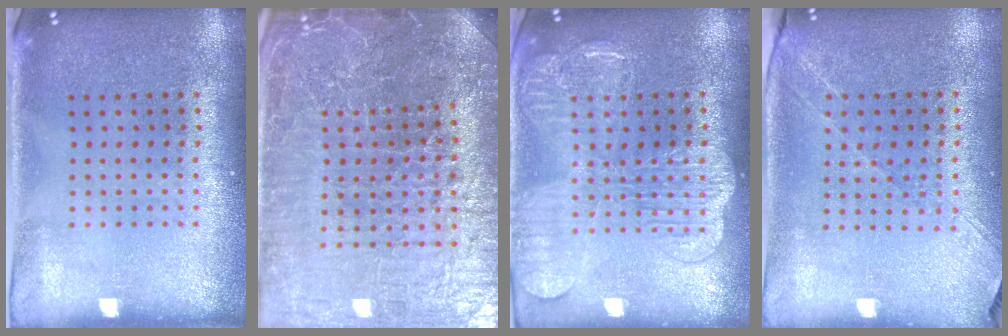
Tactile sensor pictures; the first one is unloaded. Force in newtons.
{"total": 5.7, "press": 5.3, "slide": 2.0}
{"total": 3.1, "press": 3.1, "slide": 0.5}
{"total": 1.3, "press": 1.2, "slide": 0.5}